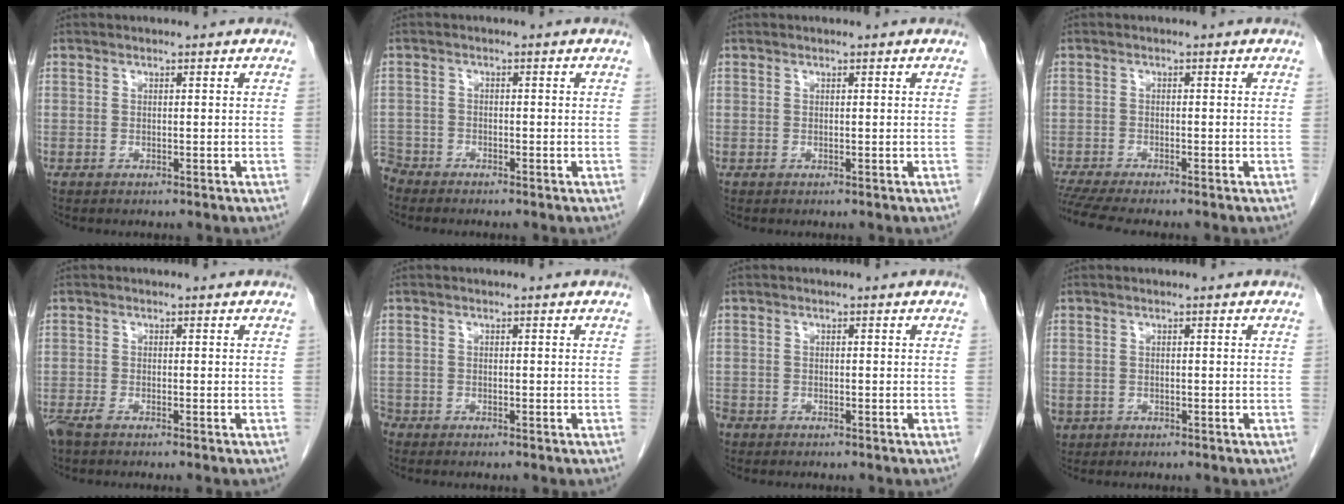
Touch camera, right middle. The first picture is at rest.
{"total": 3.6, "force": [-3.4, 1.1, -0.1], "torque": [0.005, -0.006, -0.068]}
{"total": 0.0}
{"total": 7.1, "force": [-6.2, -0.1, 3.5], "torque": [-0.054, -0.015, -0.102]}
{"total": 2.4, "force": [-1.9, 0.4, 1.5], "torque": [-0.030, -0.005, -0.037]}
{"total": 1.6, "force": [-1.5, 0.7, 0.2], "torque": [-0.005, -0.001, -0.027]}
{"total": 2.8, "force": [-2.1, 1.7, 0.8], "torque": [-0.022, -0.001, -0.040]}
{"total": 2.1, "force": [-1.1, 1.7, 0.6], "torque": [-0.013, 0.000, -0.013]}